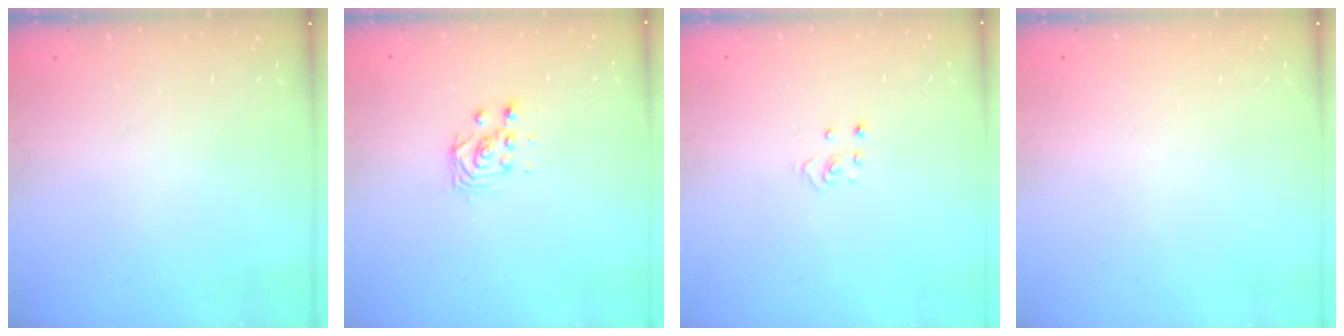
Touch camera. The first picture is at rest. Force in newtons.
{"total": 3.0, "press": 2.9, "slide": 0.3}
{"total": 2.3, "press": 2.3, "slide": 0.2}
{"total": 0.0}